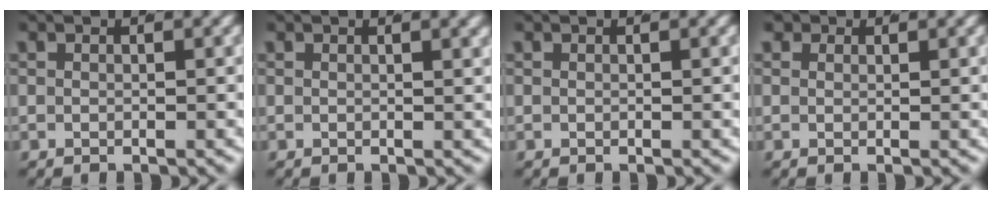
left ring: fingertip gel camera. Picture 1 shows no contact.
{"total": 1.0, "force": [0.7, -0.1, 0.7], "torque": [-0.006, 0.004, 0.010]}
{"total": 0.0}
{"total": 1.1, "force": [0.7, 0.8, 0.3], "torque": [-0.009, -0.006, 0.016]}